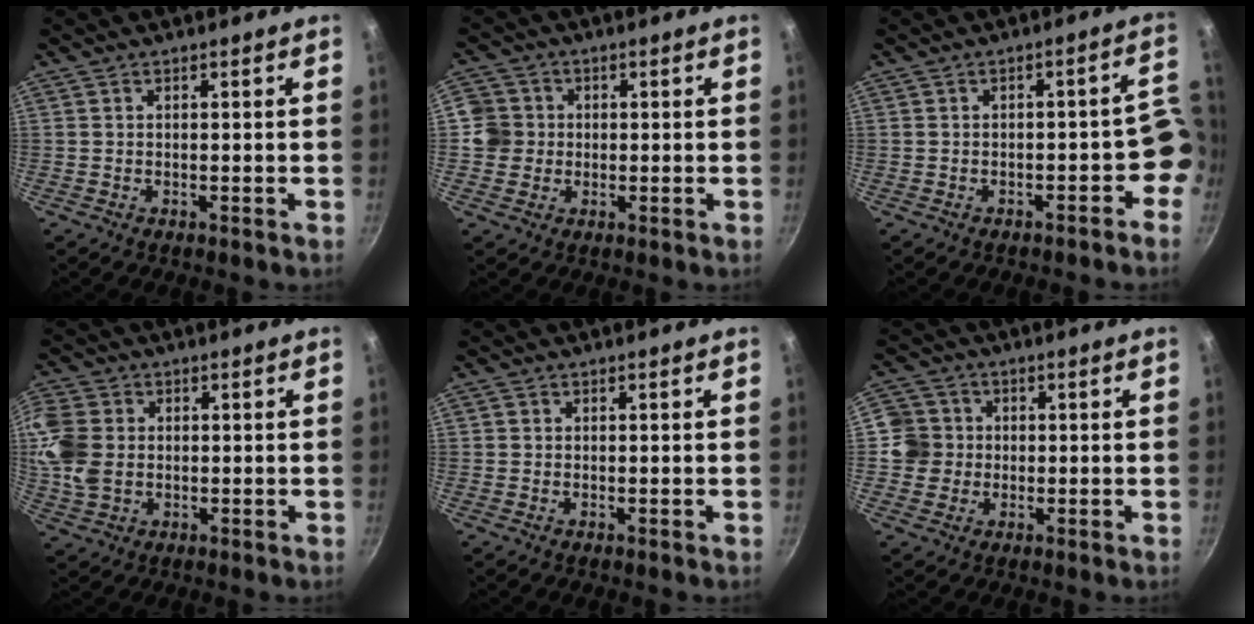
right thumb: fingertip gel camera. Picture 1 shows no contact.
{"total": 5.5, "force": [0.0, 5.3, 1.2], "torque": [0.013, 0.006, -0.012]}
{"total": 5.6, "force": [-2.7, 3.0, 3.9], "torque": [0.012, 0.055, -0.026]}
{"total": 9.6, "force": [0.5, 7.6, 5.8], "torque": [-0.109, -0.005, 0.003]}
{"total": 0.6, "force": [0.1, 0.6, 0.1], "torque": [0.001, 0.001, -0.001]}
{"total": 6.2, "force": [0.0, 6.1, 1.1], "torque": [0.020, 0.008, -0.013]}